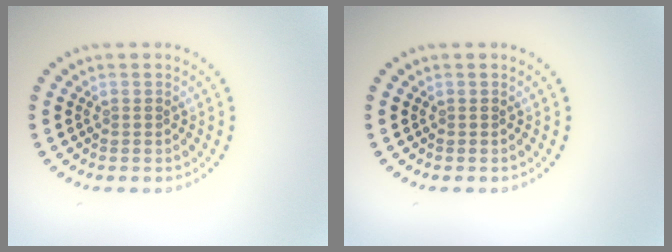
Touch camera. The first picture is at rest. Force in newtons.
{"total": 0.0}